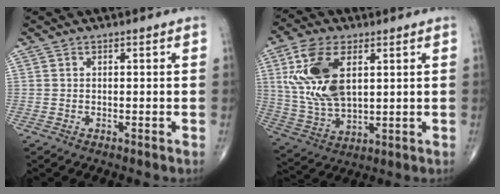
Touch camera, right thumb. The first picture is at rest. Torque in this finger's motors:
{"motor_torque": [1.04, 3.10, 1.89, 0.79, 0.22]}